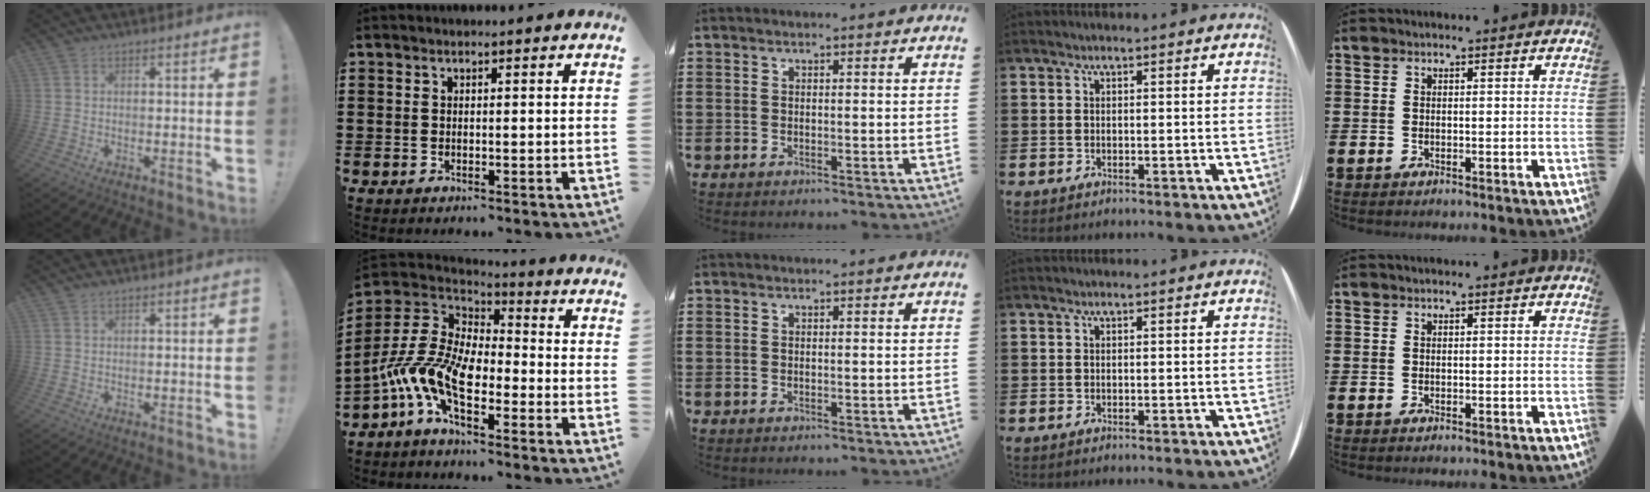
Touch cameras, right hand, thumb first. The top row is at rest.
{"thumb": {"total": 0.6, "force": [0.6, 0.1, 0.1], "torque": [-0.001, -0.001, 0.012]}, "index": {"total": 12.2, "force": [-5.5, 5.8, 9.2], "torque": [-0.231, -0.005, -0.117]}}